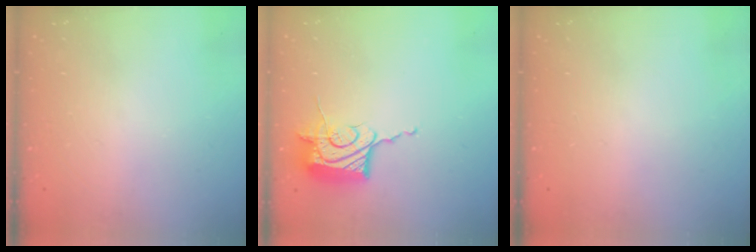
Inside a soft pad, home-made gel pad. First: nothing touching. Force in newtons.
{"total": 17.2, "press": 17.1, "slide": 0.7}
{"total": 0.0}